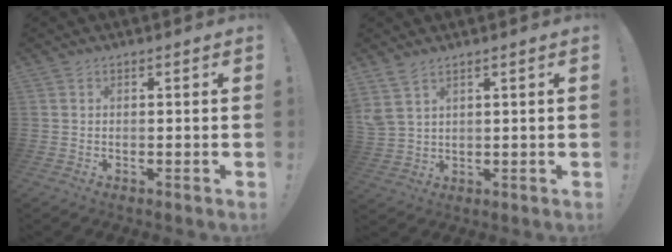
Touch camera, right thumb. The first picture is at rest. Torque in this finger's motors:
{"motor_torque": [0.12, 0.17, 0.77, 0.21, 0.09]}